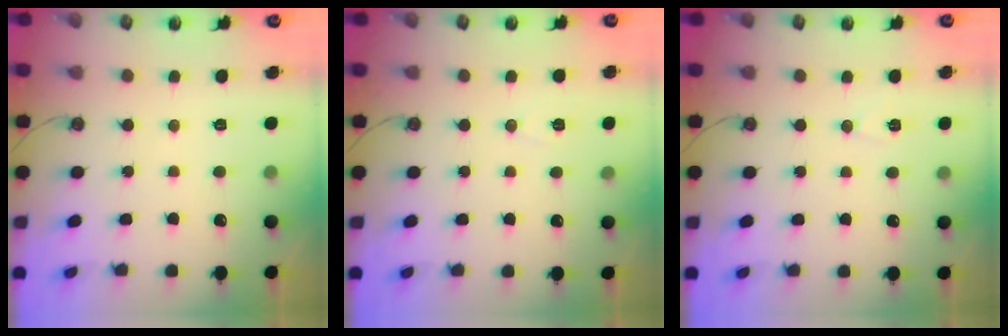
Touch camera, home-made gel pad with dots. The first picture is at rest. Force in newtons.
{"total": 6.6, "press": 4.8, "slide": 4.5}
{"total": 5.8, "press": 5.6, "slide": 1.6}